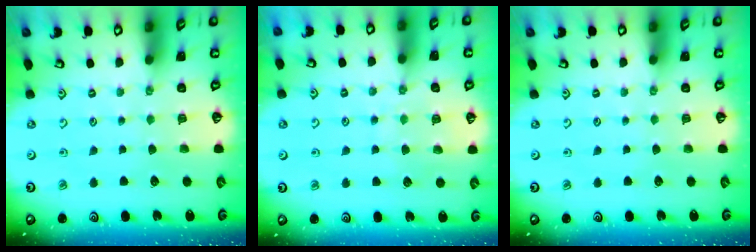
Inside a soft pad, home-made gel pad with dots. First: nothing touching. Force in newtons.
{"total": 6.5, "press": 6.5, "slide": 0.7}
{"total": 0.0}